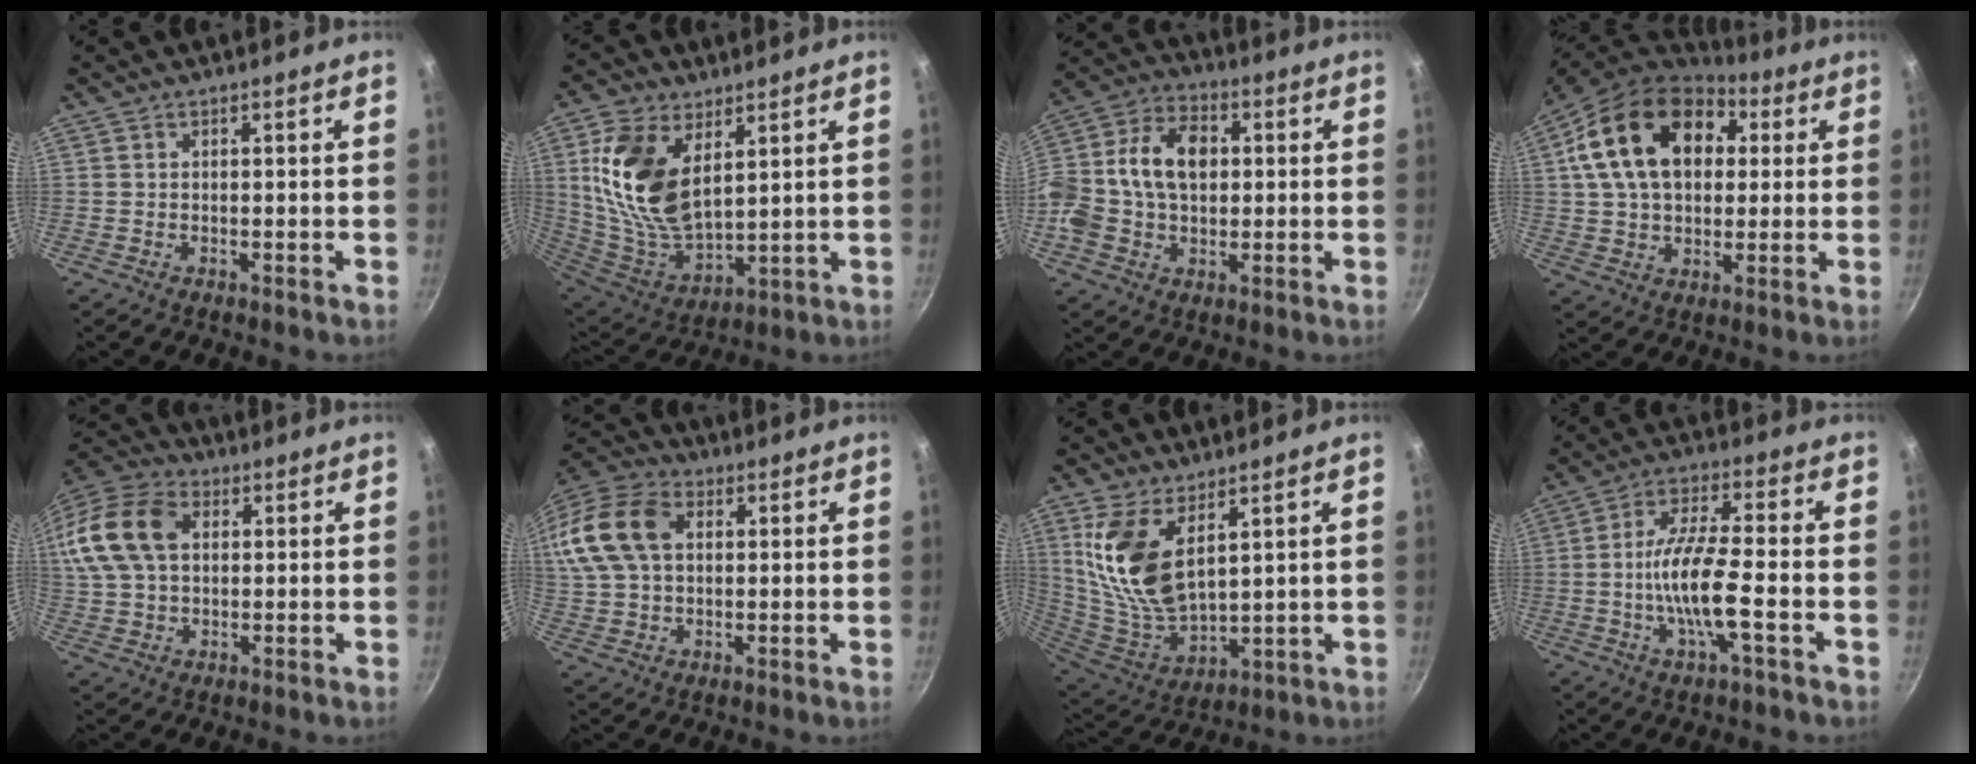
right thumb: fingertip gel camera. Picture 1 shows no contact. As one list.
[{"total": 17.7, "force": [5.9, 10.2, 13.3], "torque": [-0.254, -0.036, 0.127]}, {"total": 17.5, "force": [1.0, 12.6, 12.2], "torque": [-0.214, 0.035, 0.001]}, {"total": 20.9, "force": [5.9, 14.4, 14.0], "torque": [-0.217, 0.013, 0.089]}, {"total": 21.2, "force": [5.2, 14.9, 14.1], "torque": [-0.312, 0.033, 0.084]}, {"total": 21.7, "force": [5.5, 15.2, 14.4], "torque": [-0.328, 0.035, 0.091]}, {"total": 15.0, "force": [6.3, 7.7, 11.3], "torque": [-0.220, -0.049, 0.137]}, {"total": 10.7, "force": [-2.8, 2.3, 10.1], "torque": [-0.197, 0.022, -0.060]}]